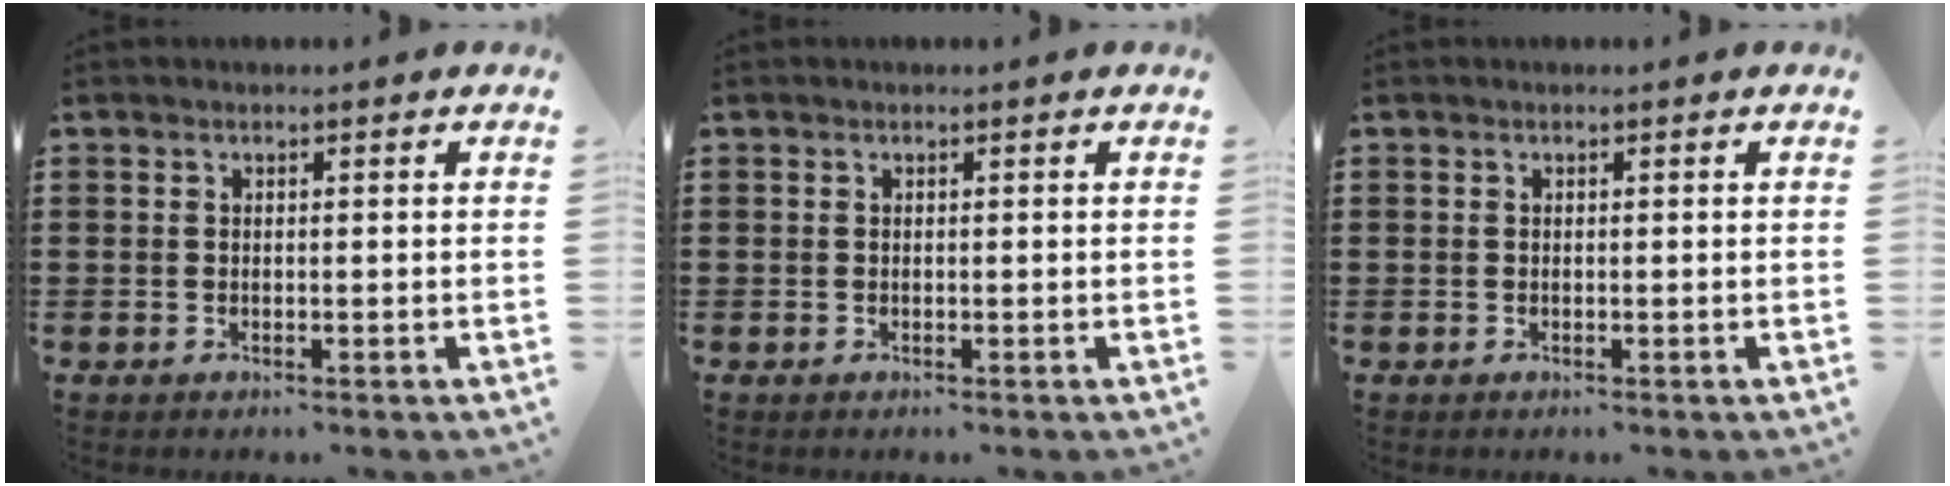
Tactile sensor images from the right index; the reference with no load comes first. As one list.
[{"total": 0.0}, {"total": 0.0}]